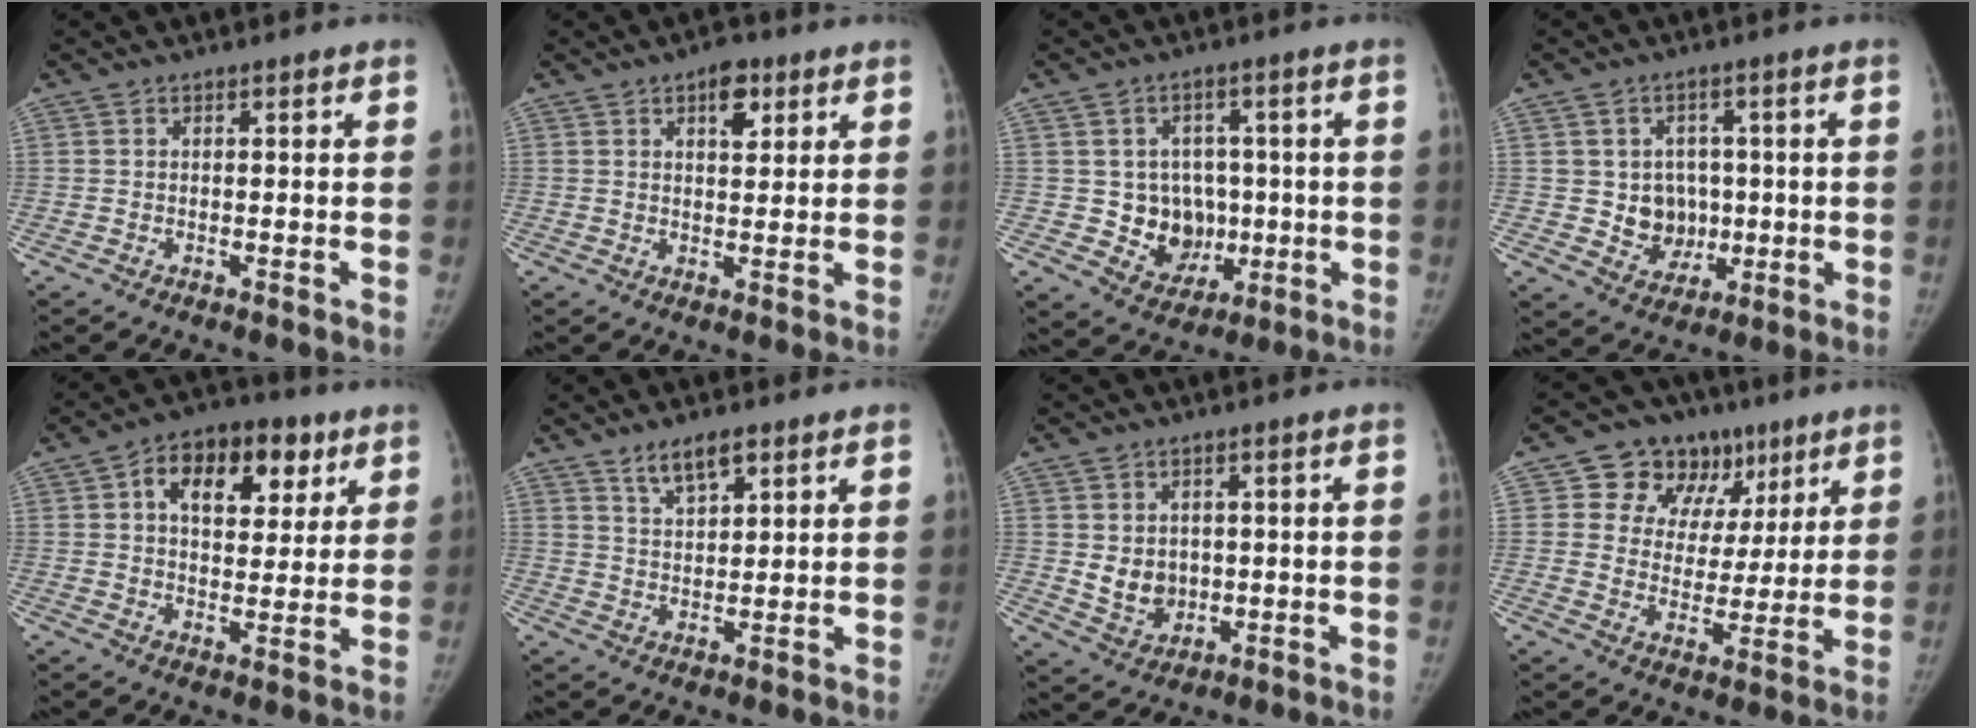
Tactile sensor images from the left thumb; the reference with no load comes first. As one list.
[{"total": 5.2, "force": [2.7, 2.6, 3.6], "torque": [-0.035, -0.010, 0.036]}, {"total": 9.5, "force": [-0.5, 8.3, 4.5], "torque": [-0.015, 0.007, 0.008]}, {"total": 7.9, "force": [0.3, 7.4, 2.9], "torque": [0.002, 0.005, 0.015]}, {"total": 14.0, "force": [5.6, 8.6, 9.5], "torque": [-0.100, -0.001, 0.085]}, {"total": 5.7, "force": [3.9, 1.9, 3.7], "torque": [-0.057, -0.023, 0.071]}, {"total": 6.3, "force": [0.3, 5.1, 3.7], "torque": [-0.033, -0.009, 0.021]}, {"total": 14.4, "force": [7.6, 11.0, 5.2], "torque": [-0.025, -0.012, 0.115]}]